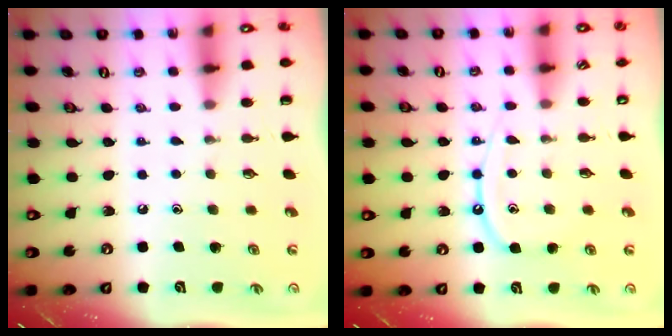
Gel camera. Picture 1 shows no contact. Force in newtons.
{"total": 10.3, "press": 10.2, "slide": 0.8}